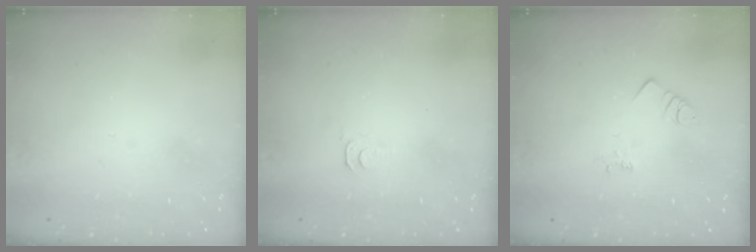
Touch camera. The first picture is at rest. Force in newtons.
{"total": 2.8, "press": 2.7, "slide": 0.5}
{"total": 1.4, "press": 1.4, "slide": 0.3}